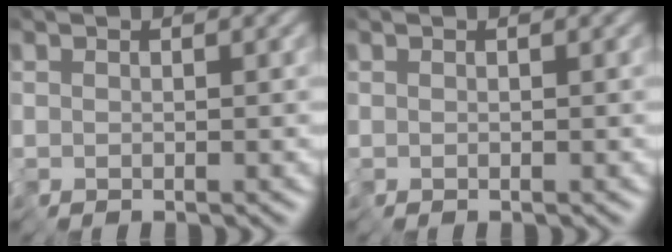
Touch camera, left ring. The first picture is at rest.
{"total": 0.0}